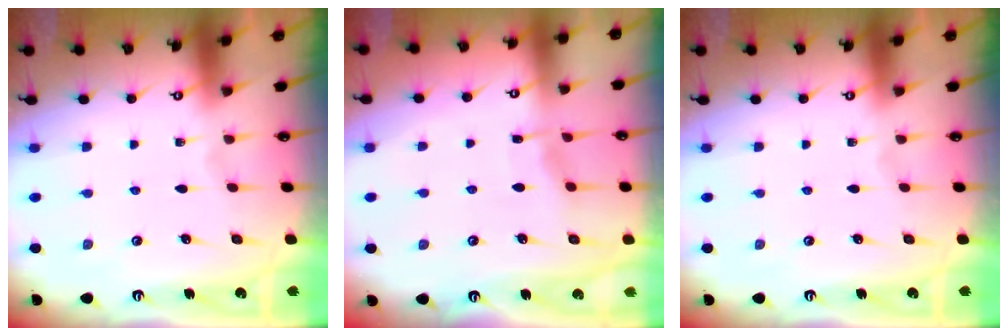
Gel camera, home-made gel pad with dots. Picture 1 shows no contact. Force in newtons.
{"total": 4.5, "press": 4.5, "slide": 0.6}
{"total": 0.0}